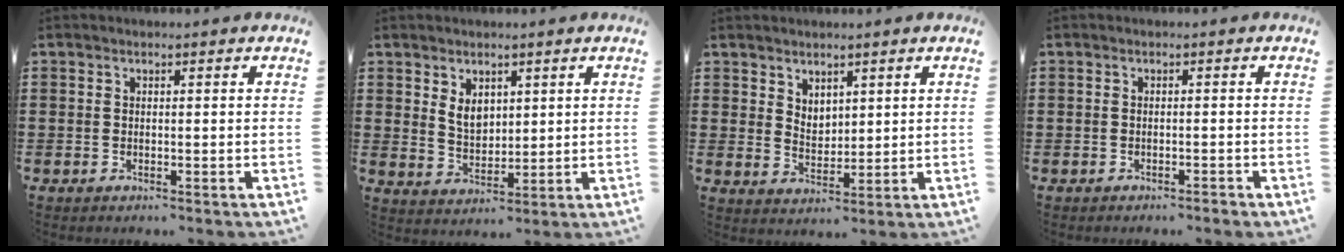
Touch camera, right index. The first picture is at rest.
{"total": 4.2, "force": [1.9, 2.8, 2.5], "torque": [-0.049, 0.006, 0.033]}
{"total": 3.4, "force": [2.8, 1.9, 0.3], "torque": [-0.014, 0.001, 0.053]}
{"total": 0.7, "force": [-0.7, 0.0, 0.2], "torque": [-0.006, -0.002, -0.014]}